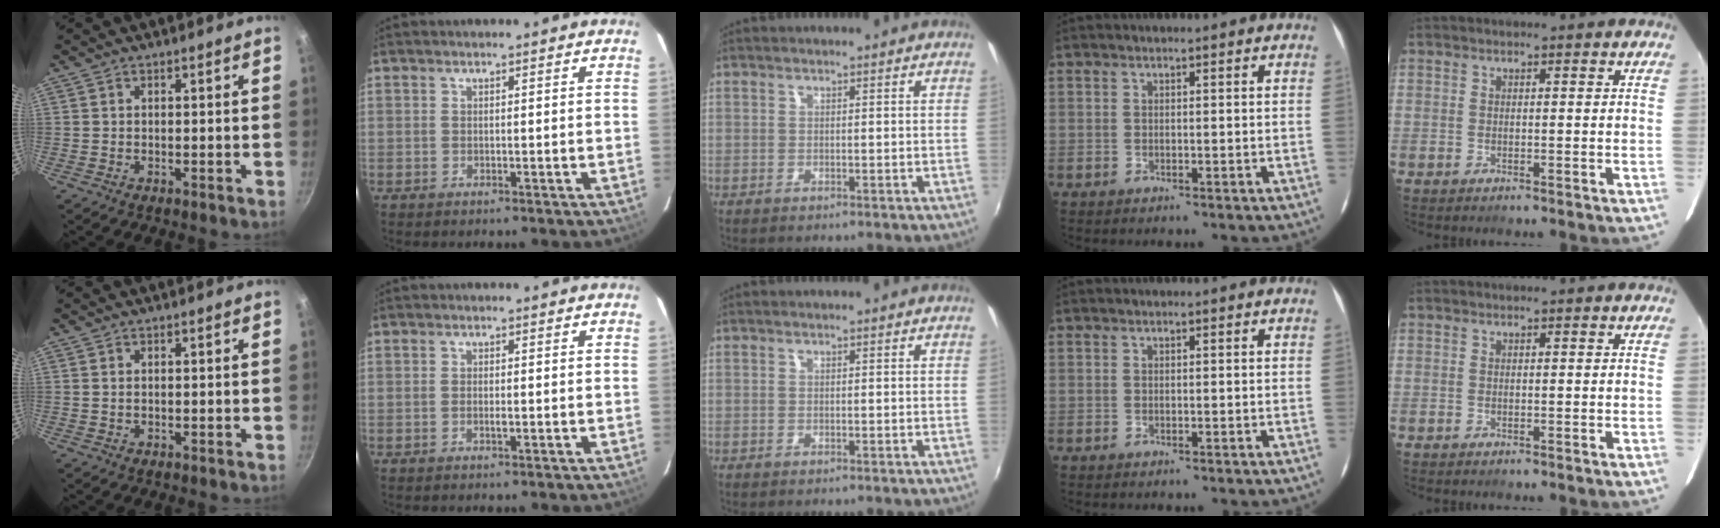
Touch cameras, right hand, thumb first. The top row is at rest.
{"thumb": {"total": 0.6, "force": [0.1, 0.5, 0.4], "torque": [-0.007, 0.002, 0.001]}, "index": {"total": 1.2, "force": [-0.4, 0.4, 1.0], "torque": [-0.020, 0.001, -0.007]}}